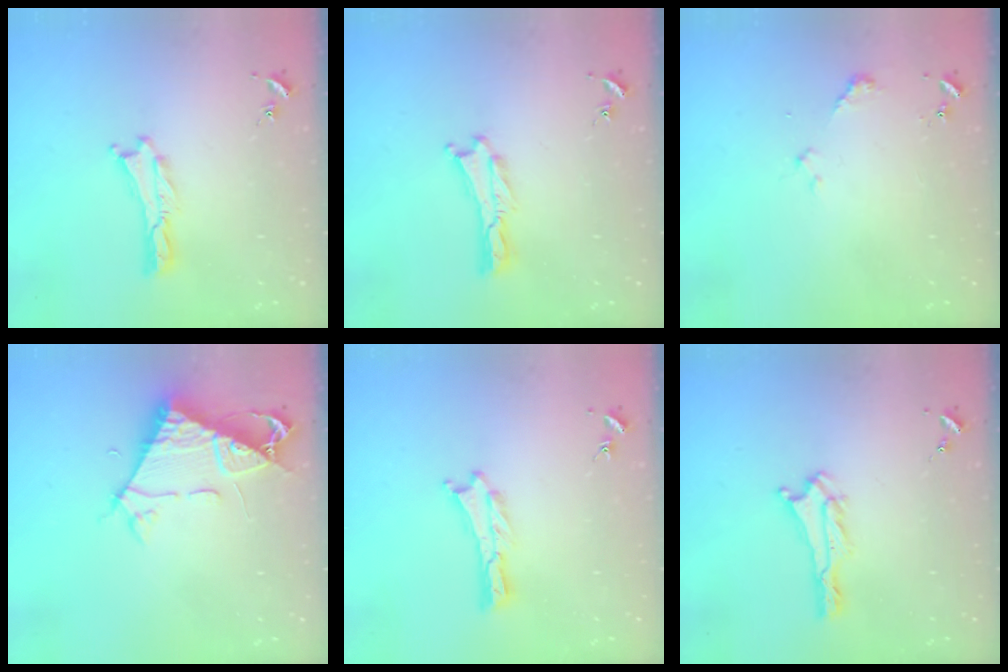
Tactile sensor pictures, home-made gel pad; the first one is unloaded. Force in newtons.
{"total": 0.0}
{"total": 2.4, "press": 2.3, "slide": 0.3}
{"total": 7.0, "press": 7.0, "slide": 0.8}
{"total": 0.0}
{"total": 0.6, "press": 0.6, "slide": 0.1}